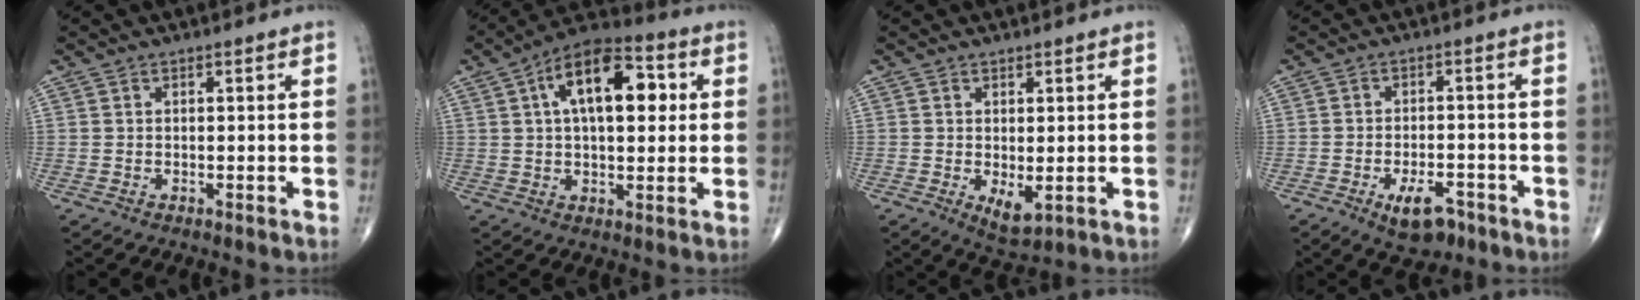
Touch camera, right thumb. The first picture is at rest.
{"total": 16.0, "force": [4.0, 8.0, 13.3], "torque": [-0.191, 0.021, 0.056]}
{"total": 4.1, "force": [-0.6, 1.8, 3.6], "torque": [-0.051, -0.013, 0.001]}
{"total": 7.0, "force": [-3.9, 3.4, 4.7], "torque": [-0.065, 0.017, -0.056]}